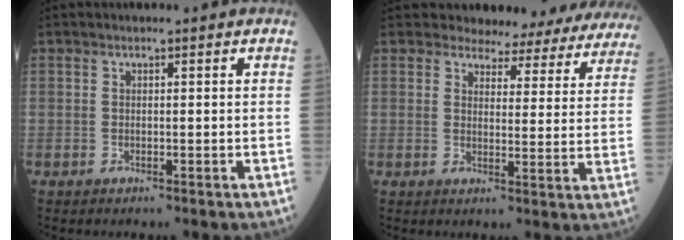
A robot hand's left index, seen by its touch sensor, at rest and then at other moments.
{"total": 18.1, "force": [17.0, 4.9, 3.7], "torque": [-0.014, -0.055, 0.169]}